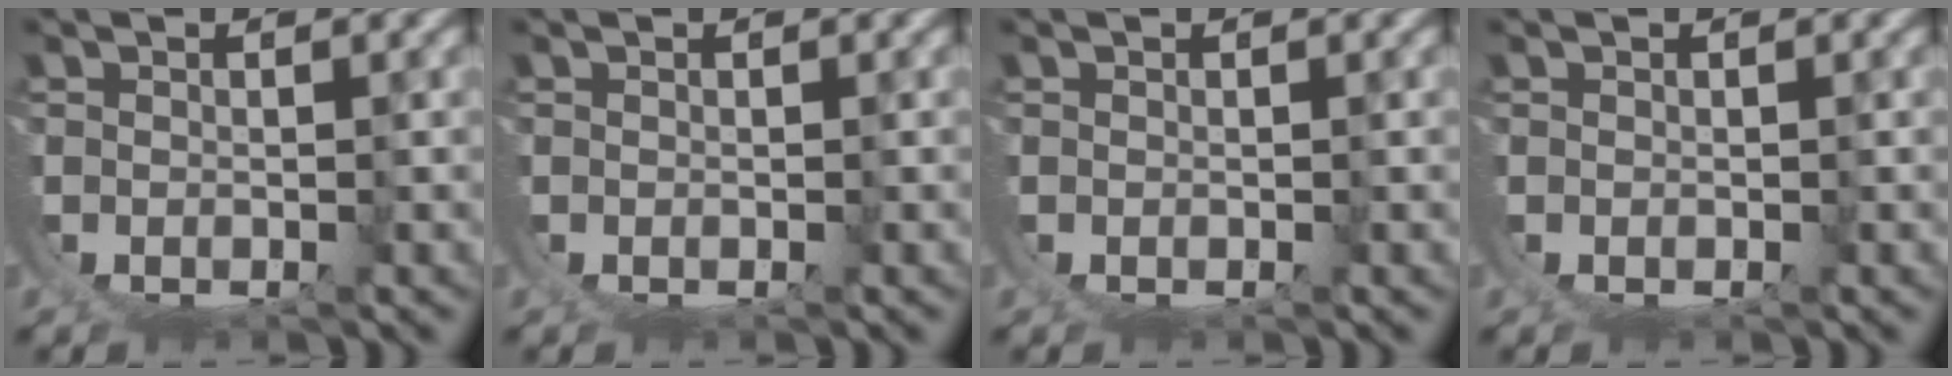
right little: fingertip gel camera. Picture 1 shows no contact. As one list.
[{"total": 0.0}, {"total": 0.0}, {"total": 0.0}]